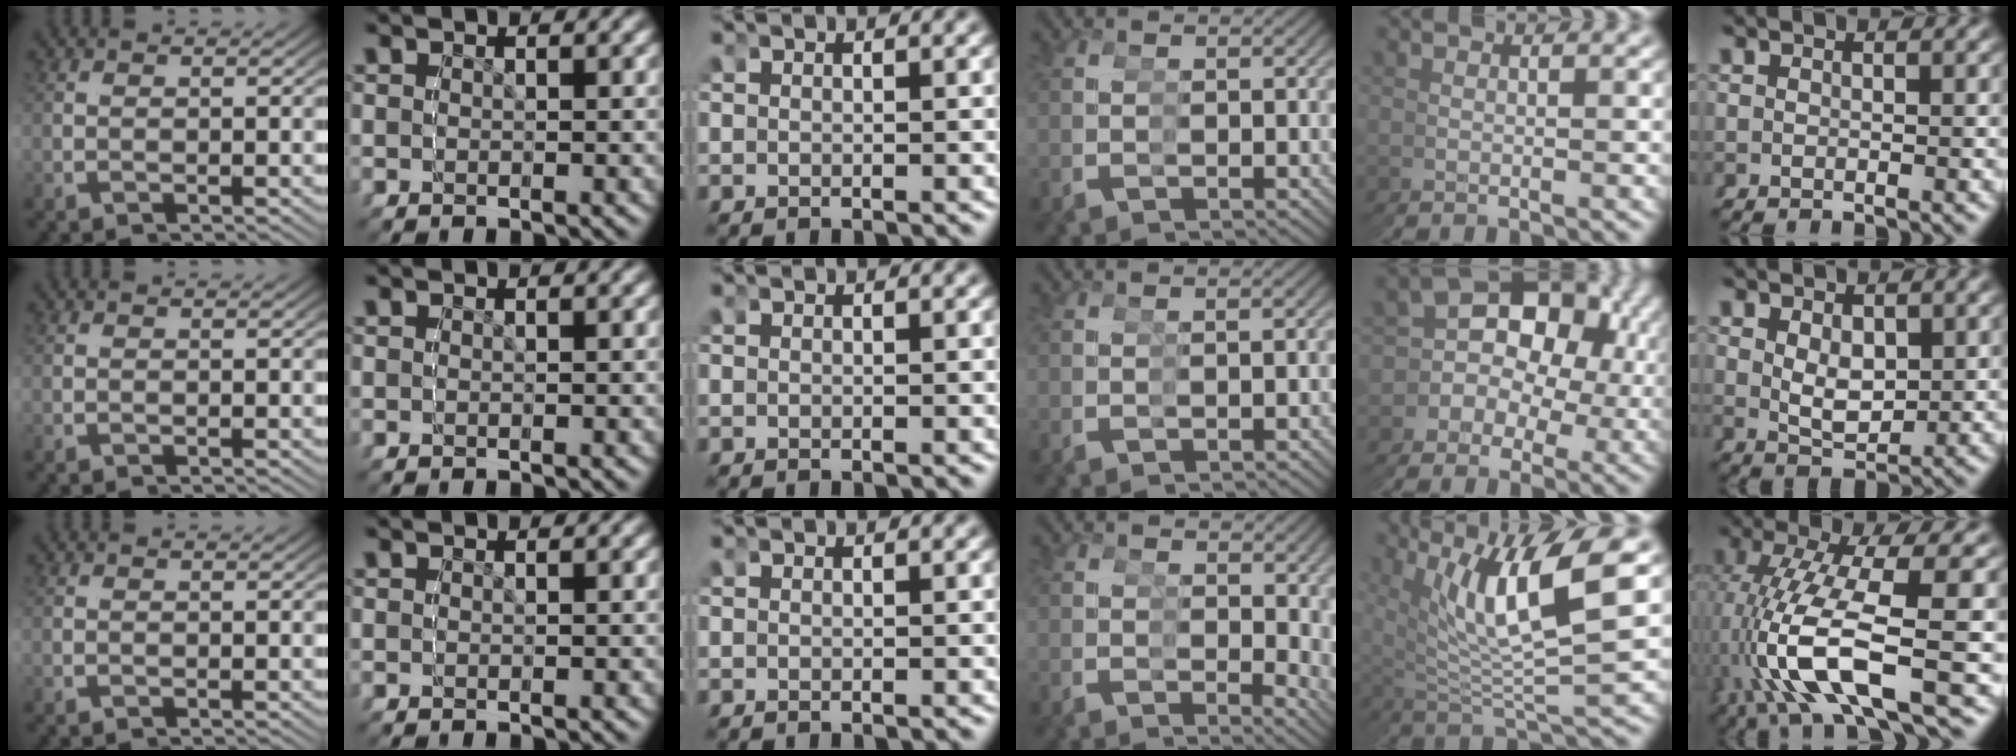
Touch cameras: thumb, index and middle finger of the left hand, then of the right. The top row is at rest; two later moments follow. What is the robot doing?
{"motion": "grasp_and_lifting", "object": "condiment"}